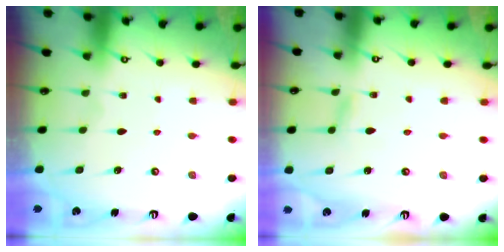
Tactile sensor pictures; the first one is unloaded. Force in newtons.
{"total": 4.5, "press": 4.5, "slide": 0.6}